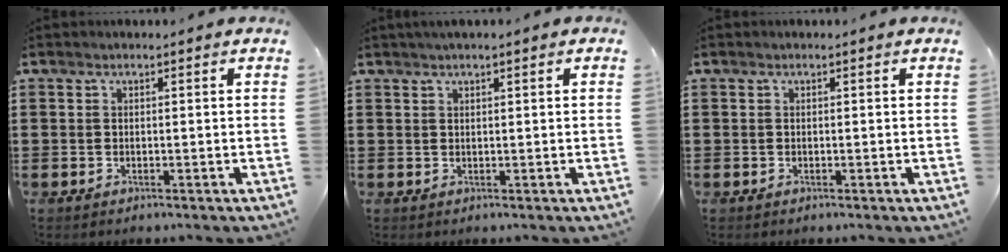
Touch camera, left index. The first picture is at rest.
{"total": 0.9, "force": [0.7, 0.0, 0.6], "torque": [-0.012, 0.002, 0.012]}
{"total": 0.0}